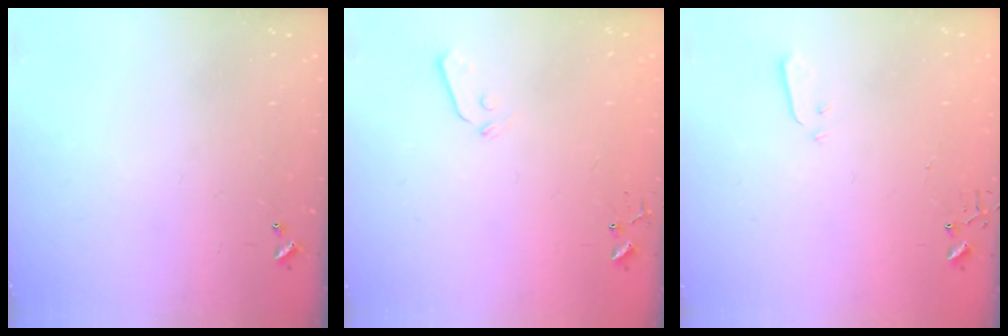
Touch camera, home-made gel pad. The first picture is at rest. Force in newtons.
{"total": 3.6, "press": 3.5, "slide": 0.7}
{"total": 3.0, "press": 3.0, "slide": 0.3}